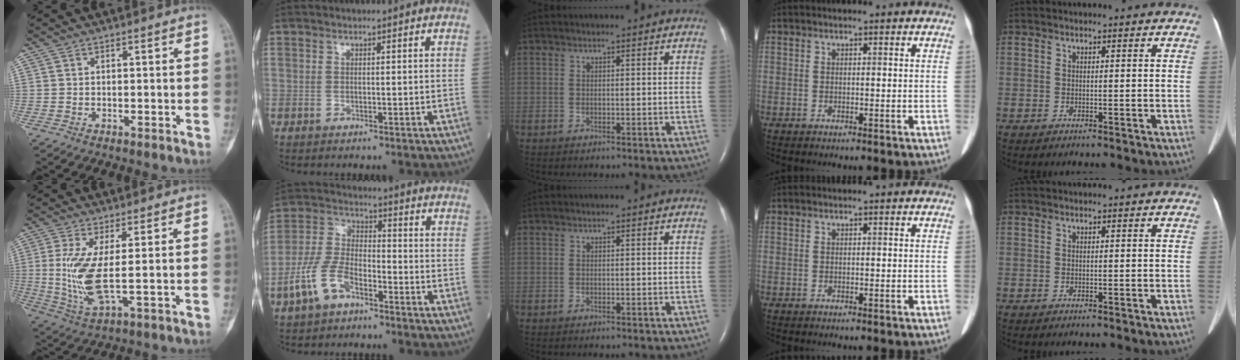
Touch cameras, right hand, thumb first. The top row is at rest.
{"thumb": {"total": 9.4, "force": [0.7, 2.2, 9.1], "torque": [-0.217, -0.020, 0.020]}, "index": {"total": 9.4, "force": [-5.2, 4.6, 6.4], "torque": [-0.155, 0.010, -0.104]}}